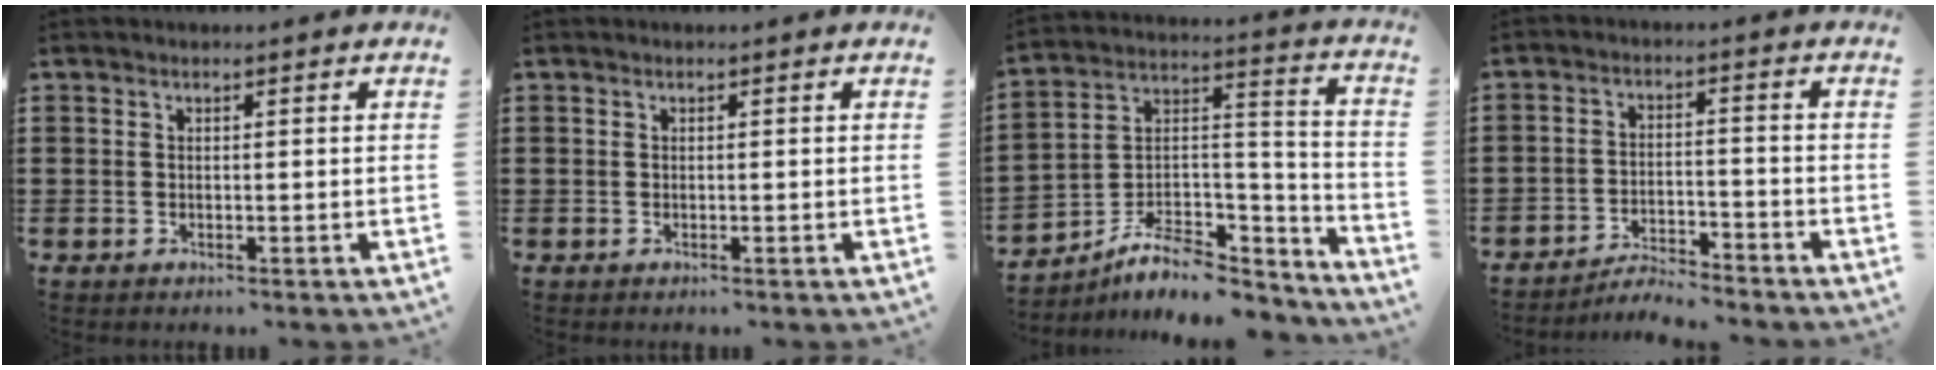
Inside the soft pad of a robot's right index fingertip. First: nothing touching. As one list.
[{"total": 0.0}, {"total": 8.9, "force": [-6.7, 4.1, 4.1], "torque": [-0.080, 0.017, -0.127]}, {"total": 4.3, "force": [-4.3, 0.0, 0.5], "torque": [-0.013, 0.004, -0.090]}]